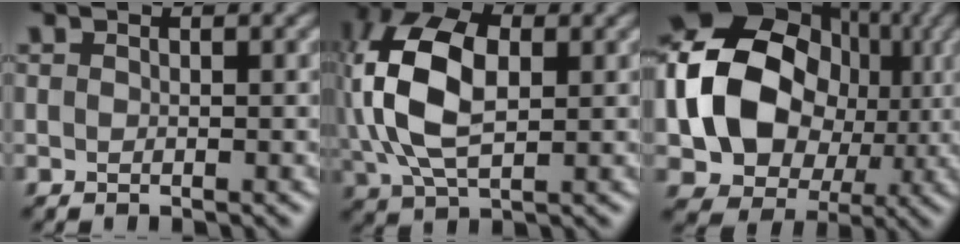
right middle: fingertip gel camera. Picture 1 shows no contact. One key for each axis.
{"total": 11.1, "fx": 1.8, "fy": 6.6, "fz": 8.7, "tx": -0.213, "ty": 0.017, "tz": 0.025}
{"total": 15.9, "fx": 0.2, "fy": 12.7, "fz": 9.6, "tx": -0.184, "ty": 0.000, "tz": -0.004}